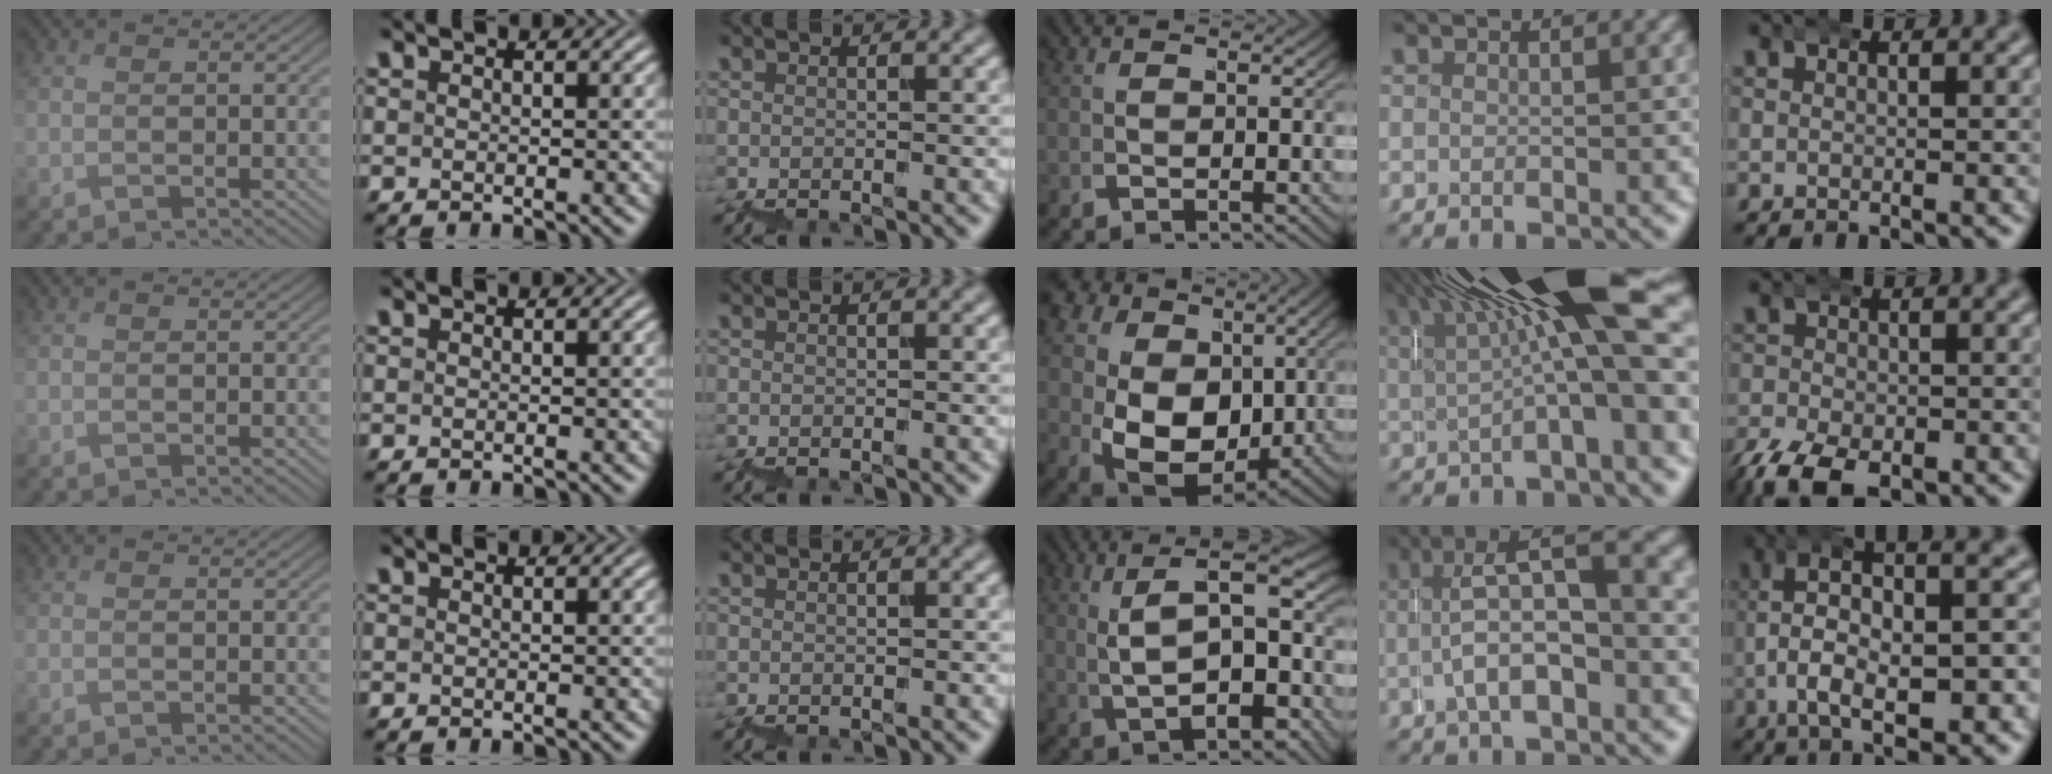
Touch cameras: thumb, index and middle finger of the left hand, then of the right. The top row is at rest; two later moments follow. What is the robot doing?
{"motion": "wrap", "object": "bubble wrap"}